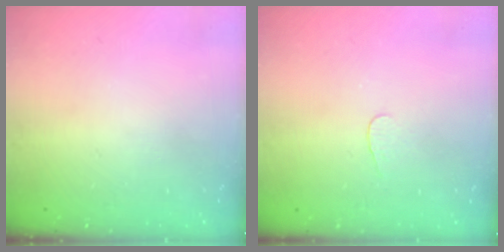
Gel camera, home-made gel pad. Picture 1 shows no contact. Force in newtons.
{"total": 2.8, "press": 2.7, "slide": 0.3}